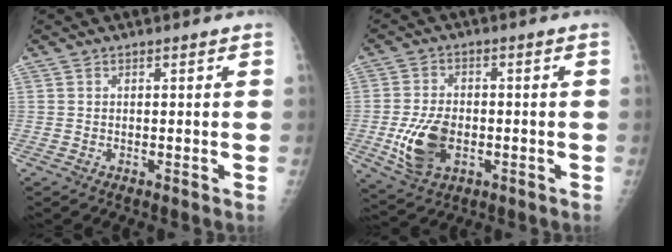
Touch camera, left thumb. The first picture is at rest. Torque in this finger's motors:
{"motor_torque": [0.35, 0.06, 0.84, 0.22, 0.08]}